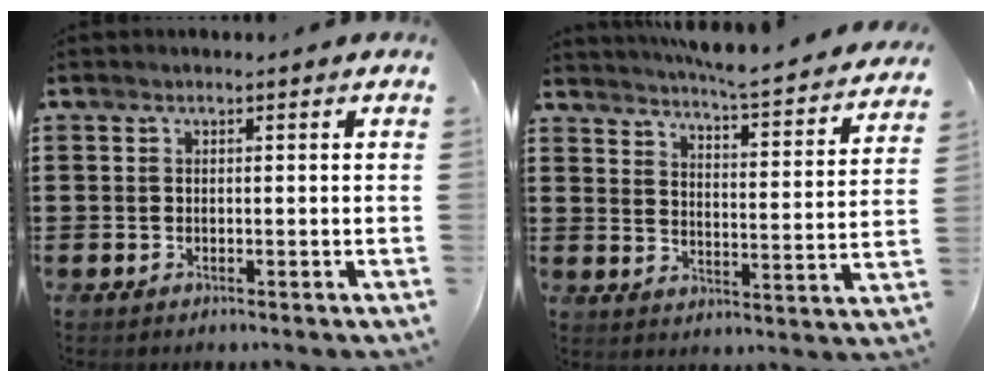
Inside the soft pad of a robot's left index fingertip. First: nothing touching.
{"total": 5.1, "force": [4.9, -0.6, 1.2], "torque": [-0.042, -0.045, 0.077]}